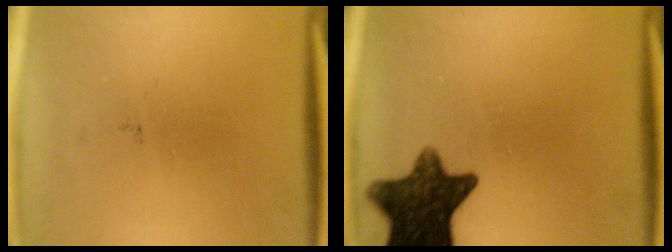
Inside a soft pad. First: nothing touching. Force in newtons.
{"total": 12.5}